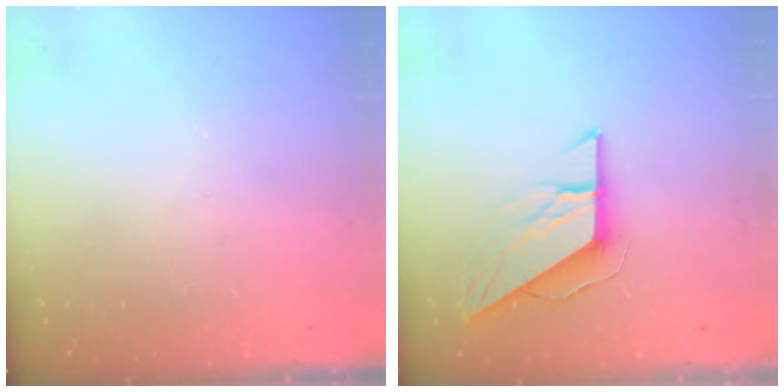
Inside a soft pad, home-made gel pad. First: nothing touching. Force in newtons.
{"total": 8.8, "press": 8.8, "slide": 0.5}